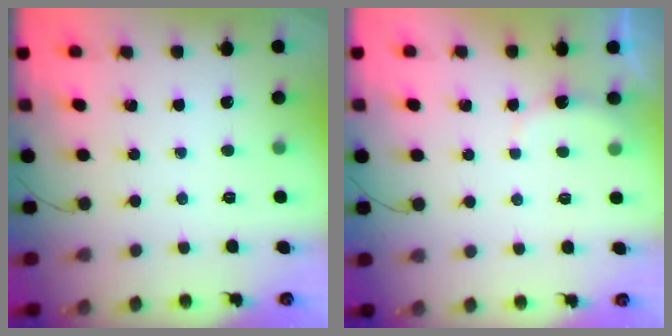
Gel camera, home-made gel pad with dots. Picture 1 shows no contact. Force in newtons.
{"total": 4.4, "press": 4.3, "slide": 0.5}